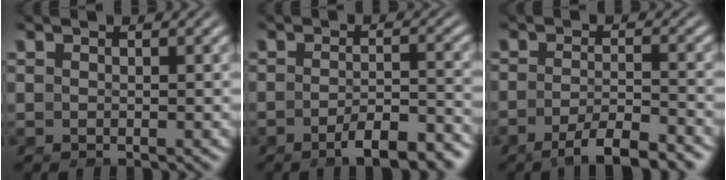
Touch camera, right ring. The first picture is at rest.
{"total": 4.7, "force": [-3.9, 0.5, 2.6], "torque": [-0.026, -0.005, -0.064]}
{"total": 4.2, "force": [-3.2, 0.2, 2.6], "torque": [-0.027, -0.007, -0.051]}